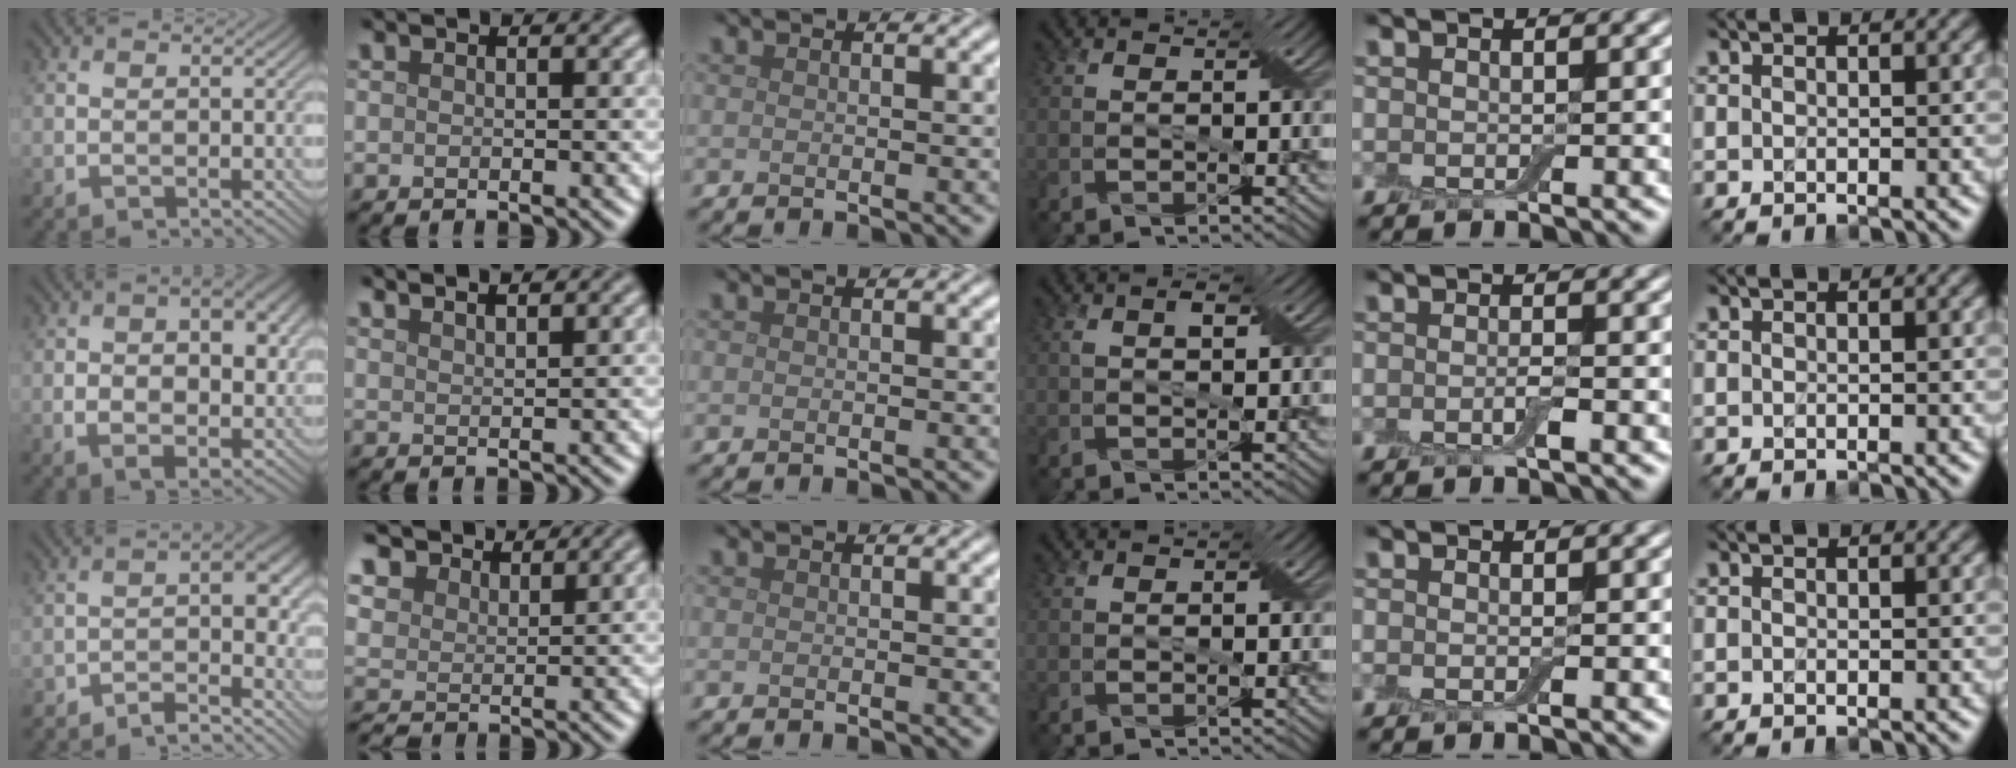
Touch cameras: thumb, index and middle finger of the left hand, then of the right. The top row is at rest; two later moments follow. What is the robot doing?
{"motion": "insert", "object": "backpack"}